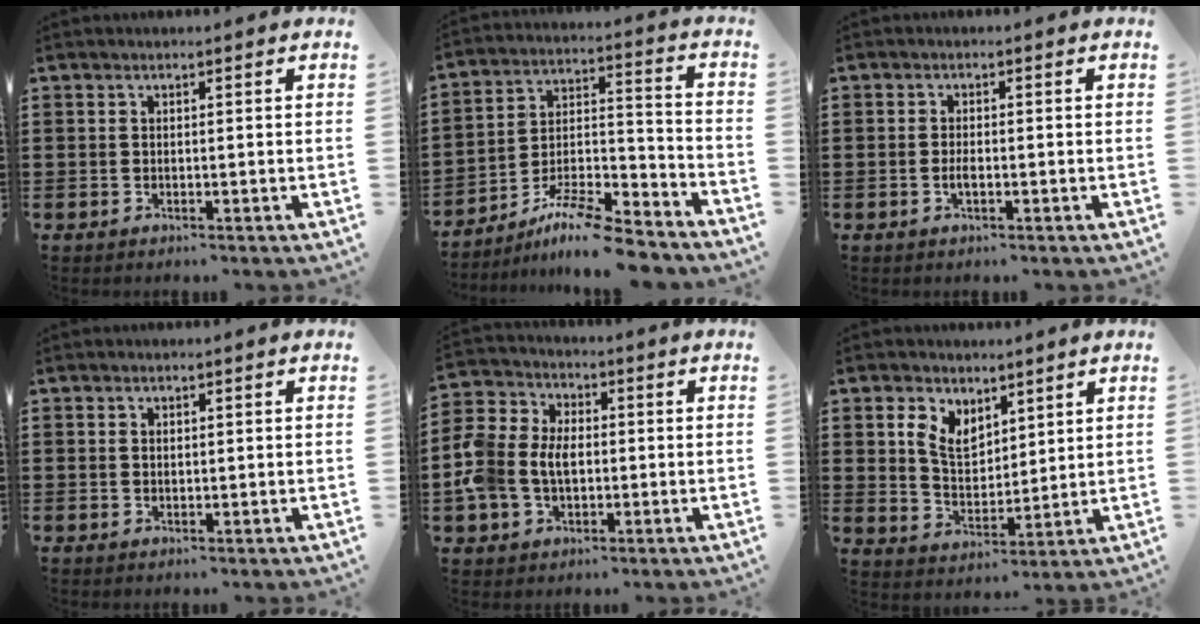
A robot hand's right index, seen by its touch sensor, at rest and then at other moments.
{"total": 9.7, "force": [-8.6, 1.4, 4.4], "torque": [-0.072, 0.023, -0.168]}
{"total": 1.6, "force": [-0.5, 0.5, 1.4], "torque": [-0.027, -0.001, -0.008]}
{"total": 0.7, "force": [0.3, 0.5, 0.4], "torque": [-0.008, 0.003, 0.006]}
{"total": 7.7, "force": [-1.0, 6.1, 4.6], "torque": [-0.135, 0.002, -0.026]}
{"total": 5.8, "force": [3.5, 3.7, 2.8], "torque": [-0.072, 0.008, 0.066]}